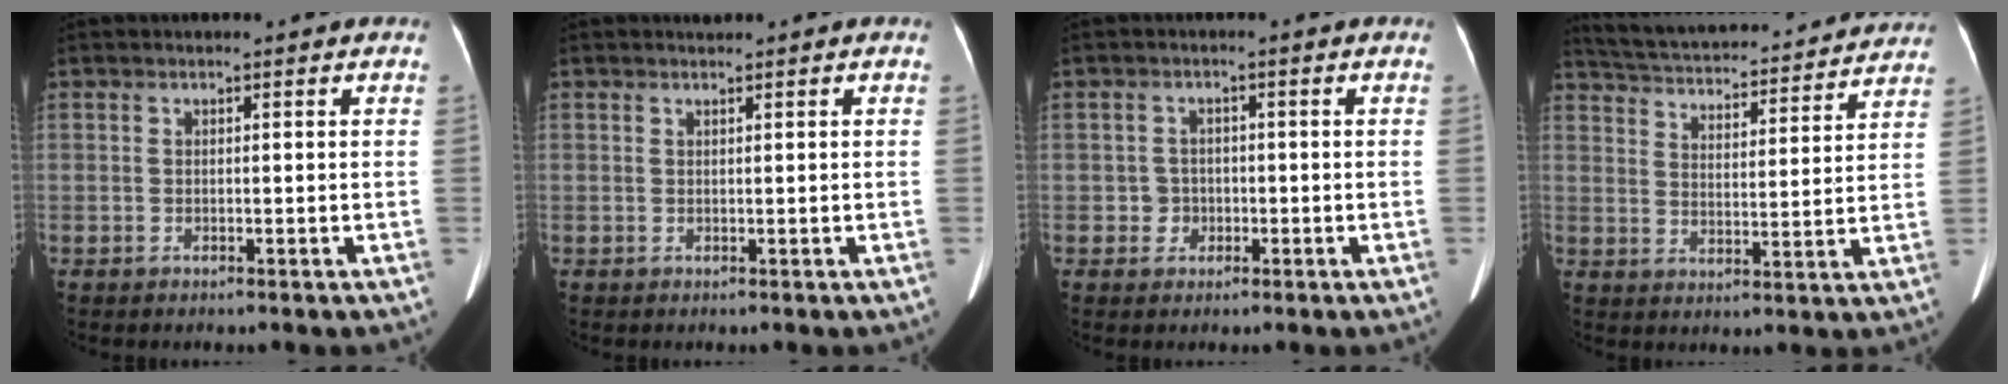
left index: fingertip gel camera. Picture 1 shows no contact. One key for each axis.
{"total": 0.5, "fx": 0.5, "fy": -0.1, "fz": 0.1, "tx": -0.006, "ty": 0.001, "tz": 0.010}
{"total": 2.2, "fx": -0.6, "fy": 2.2, "fz": 0.2, "tx": 0.002, "ty": 0.008, "tz": -0.010}
{"total": 24.1, "fx": 22.2, "fy": 5.0, "fz": 7.9, "tx": -0.143, "ty": 0.006, "tz": 0.297}